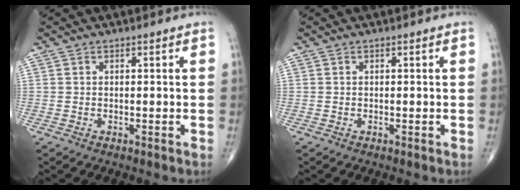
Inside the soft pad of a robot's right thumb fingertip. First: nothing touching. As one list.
[{"total": 0.0}]